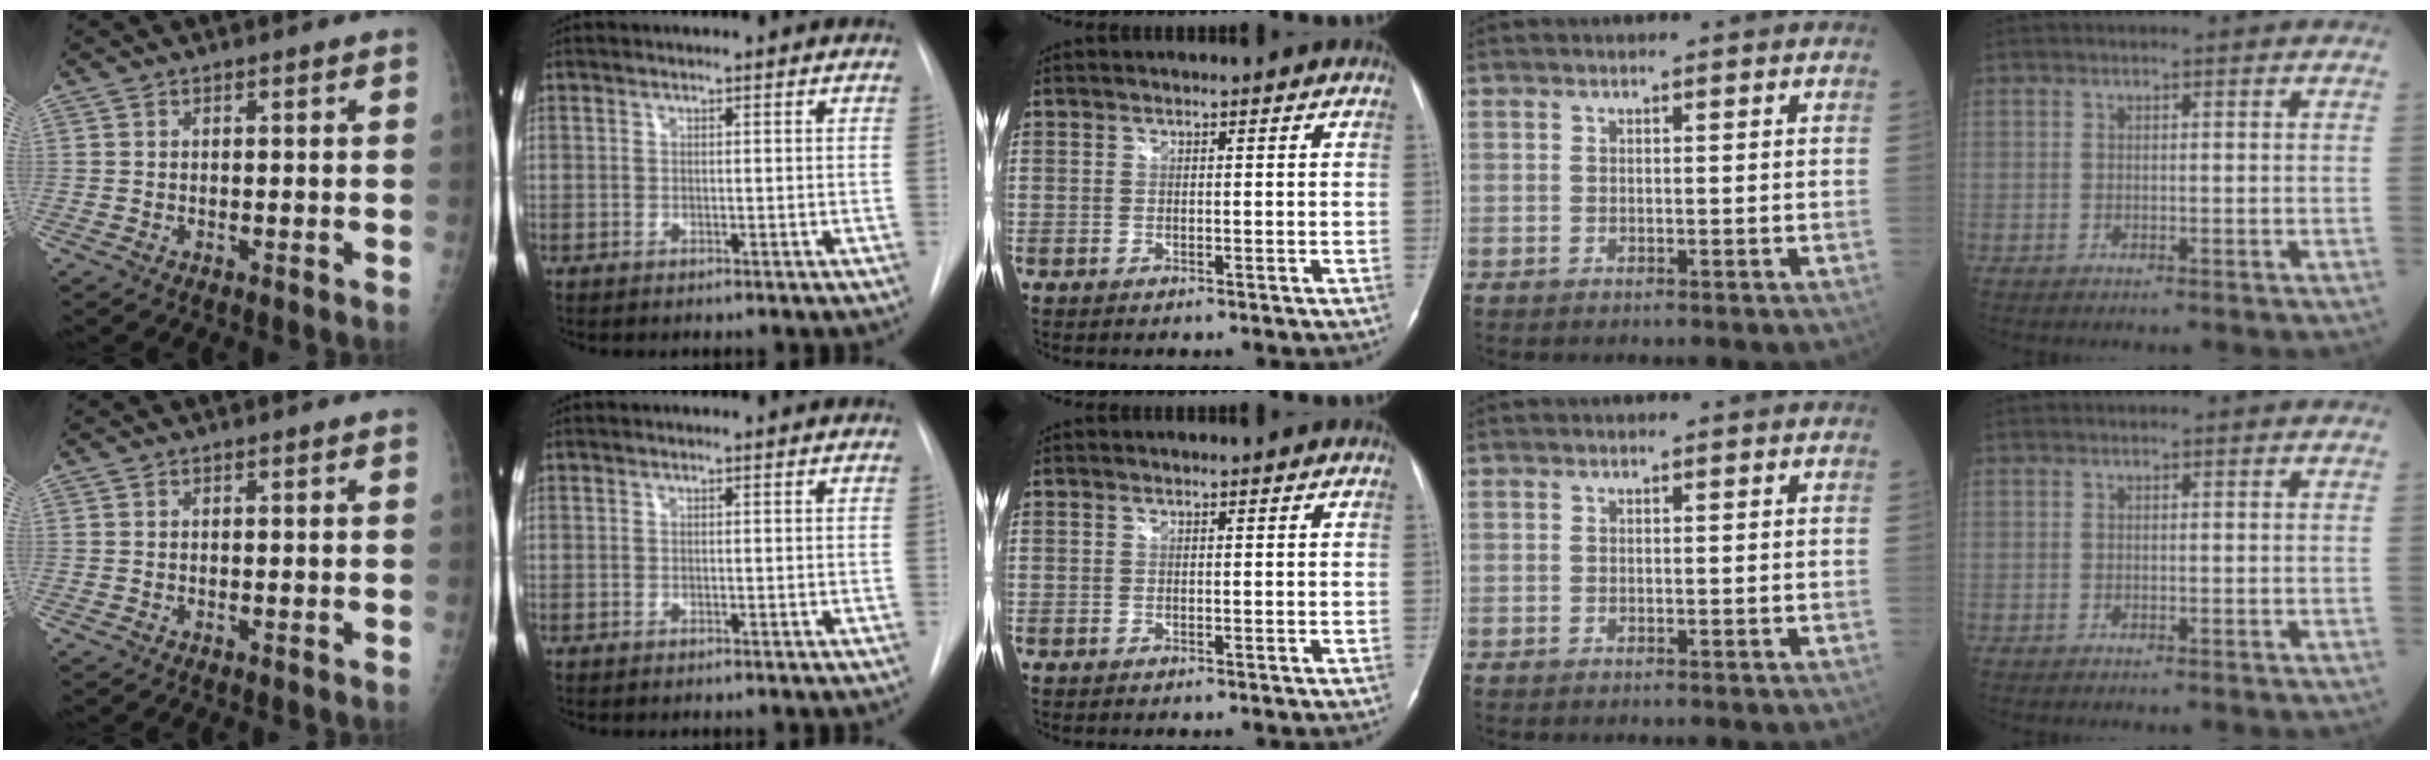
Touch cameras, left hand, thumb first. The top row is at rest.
{}